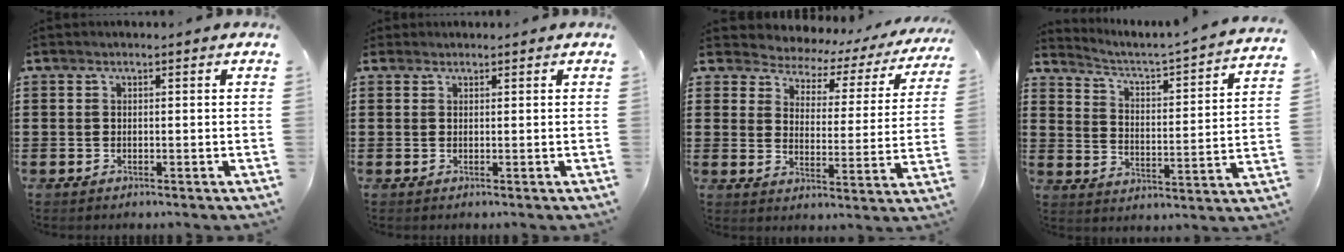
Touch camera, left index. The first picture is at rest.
{"total": 0.8, "force": [0.7, 0.4, 0.0], "torque": [-0.003, 0.004, 0.013]}
{"total": 3.1, "force": [2.9, 1.2, 0.1], "torque": [-0.027, -0.024, 0.041]}
{"total": 2.3, "force": [2.0, -0.3, 1.0], "torque": [-0.039, -0.033, 0.019]}